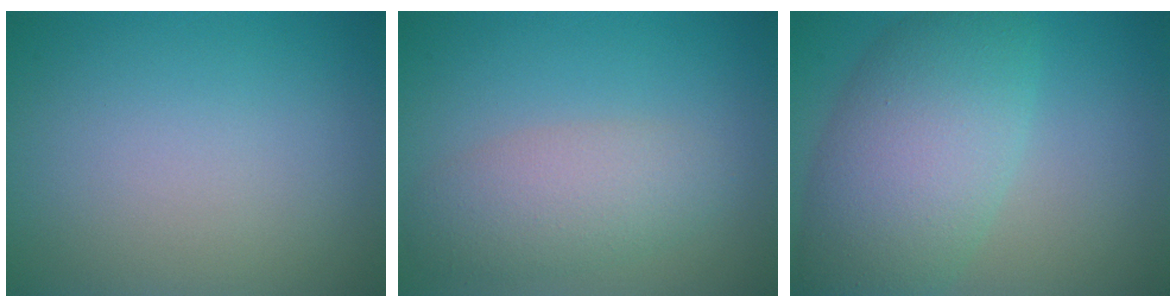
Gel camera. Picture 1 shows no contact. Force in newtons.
{"total": 3.9, "press": 3.9, "slide": 0.1}
{"total": 8.4, "press": 8.3, "slide": 0.1}